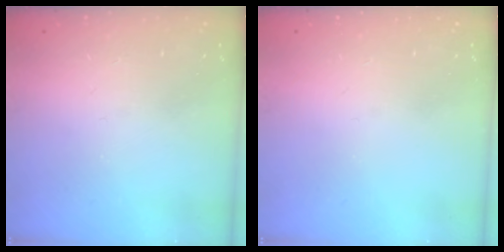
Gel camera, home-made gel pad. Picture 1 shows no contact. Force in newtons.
{"total": 0.0}